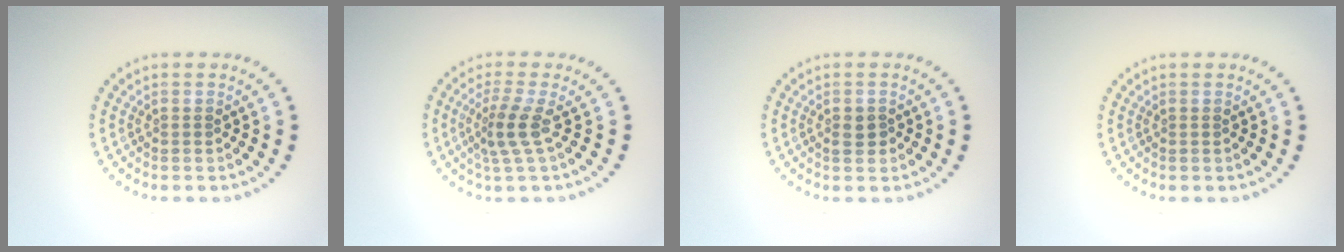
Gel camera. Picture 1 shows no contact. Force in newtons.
{"total": 2.7, "press": 1.9, "slide": 1.9}
{"total": 1.5, "press": 1.5, "slide": 0.1}
{"total": 0.0}